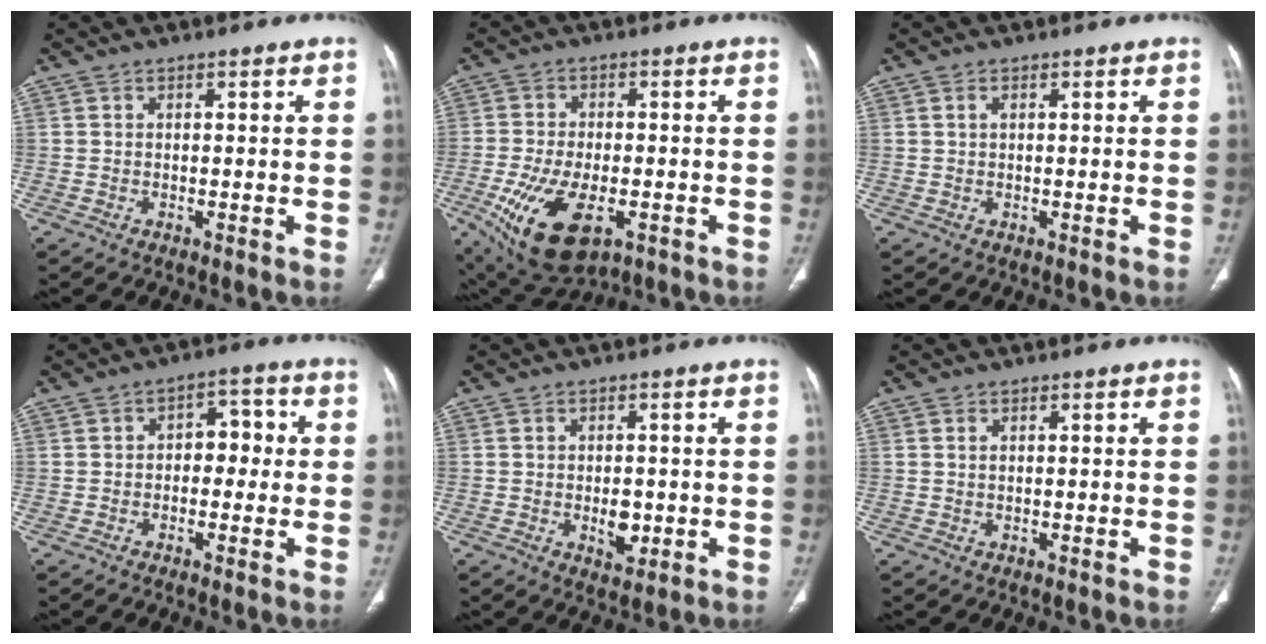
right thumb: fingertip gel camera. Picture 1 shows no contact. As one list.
[{"total": 15.6, "force": [-6.1, 7.8, 12.0], "torque": [-0.233, 0.002, -0.089]}, {"total": 1.0, "force": [0.4, 0.6, 0.7], "torque": [-0.016, 0.003, 0.008]}, {"total": 5.7, "force": [0.0, 3.8, 4.2], "torque": [-0.029, 0.022, -0.008]}, {"total": 4.2, "force": [-0.6, 2.6, 3.2], "torque": [-0.037, -0.002, -0.003]}, {"total": 0.7, "force": [0.3, 0.3, 0.6], "torque": [-0.015, 0.004, 0.007]}]